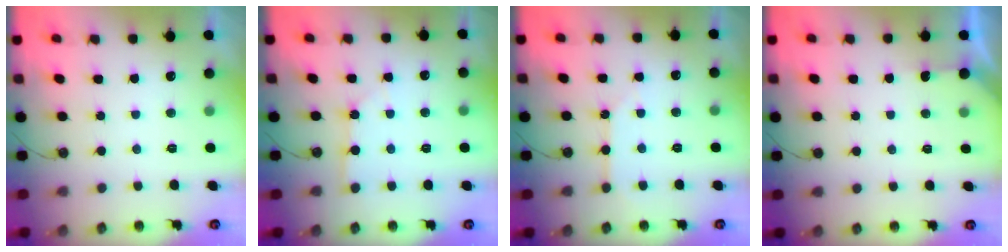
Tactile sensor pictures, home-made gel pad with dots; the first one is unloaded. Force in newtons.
{"total": 2.0, "press": 2.0, "slide": 0.2}
{"total": 2.1, "press": 2.1, "slide": 0.3}
{"total": 3.6, "press": 3.6, "slide": 0.3}